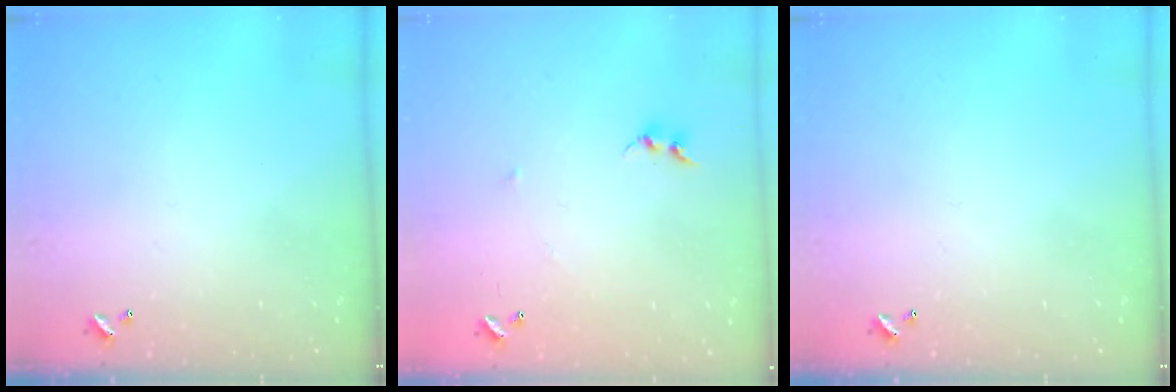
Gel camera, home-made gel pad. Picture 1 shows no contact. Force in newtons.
{"total": 6.2, "press": 6.2, "slide": 0.7}
{"total": 0.0}